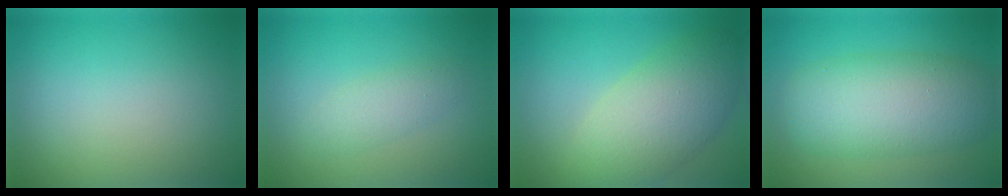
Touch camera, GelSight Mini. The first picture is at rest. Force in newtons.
{"total": 1.9, "press": 1.9, "slide": 0.1}
{"total": 7.3, "press": 7.3, "slide": 0.5}
{"total": 7.8, "press": 7.8, "slide": 0.4}